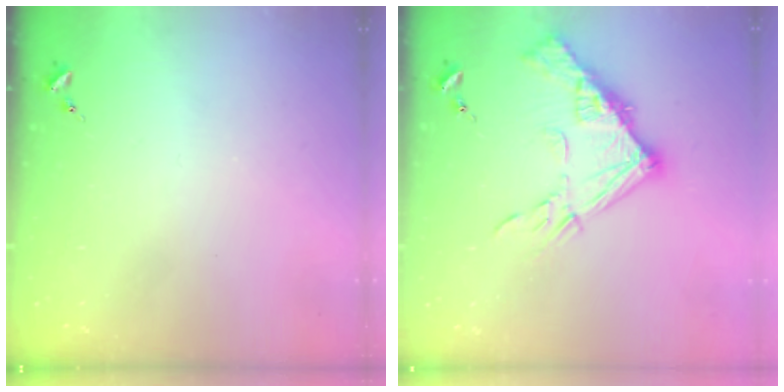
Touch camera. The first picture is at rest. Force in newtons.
{"total": 14.5, "press": 14.4, "slide": 1.6}